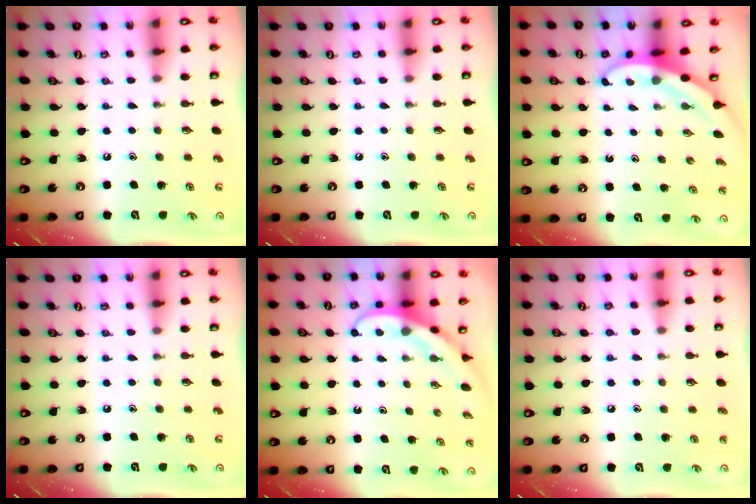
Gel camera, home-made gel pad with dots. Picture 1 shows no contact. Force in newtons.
{"total": 0.0}
{"total": 3.4, "press": 3.4, "slide": 0.1}
{"total": 0.0}
{"total": 3.9, "press": 3.9, "slide": 0.3}
{"total": 3.4, "press": 3.3, "slide": 0.5}